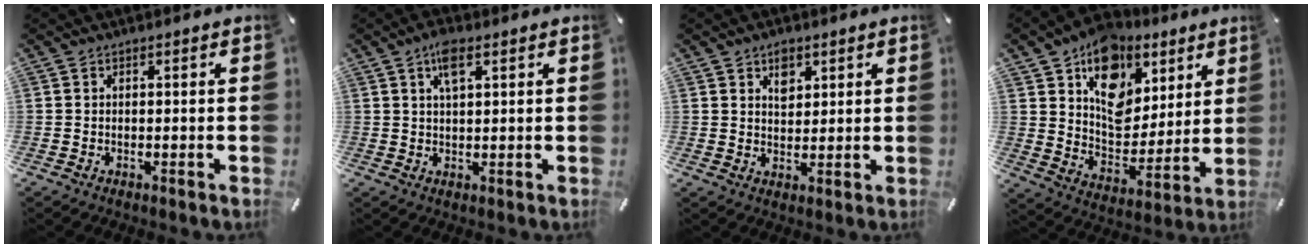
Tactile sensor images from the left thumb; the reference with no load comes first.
{"total": 5.0, "force": [2.5, 1.9, 3.8], "torque": [-0.075, 0.004, 0.040]}
{"total": 3.9, "force": [2.1, 2.9, 1.5], "torque": [-0.011, -0.006, 0.034]}
{"total": 14.7, "force": [7.9, 10.9, 5.9], "torque": [-0.087, -0.061, 0.142]}